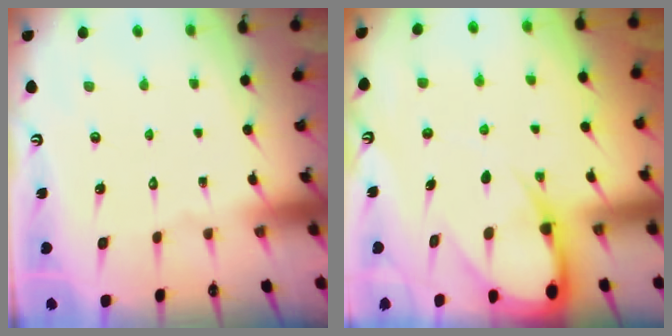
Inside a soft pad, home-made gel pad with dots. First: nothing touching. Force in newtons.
{"total": 9.1, "press": 9.1, "slide": 0.9}